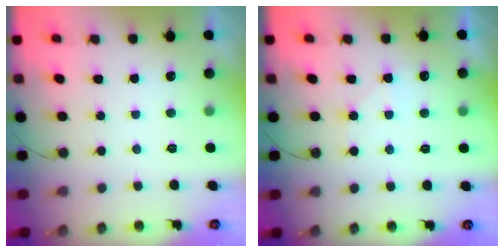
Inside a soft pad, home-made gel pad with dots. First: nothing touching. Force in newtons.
{"total": 6.1, "press": 6.1, "slide": 0.8}